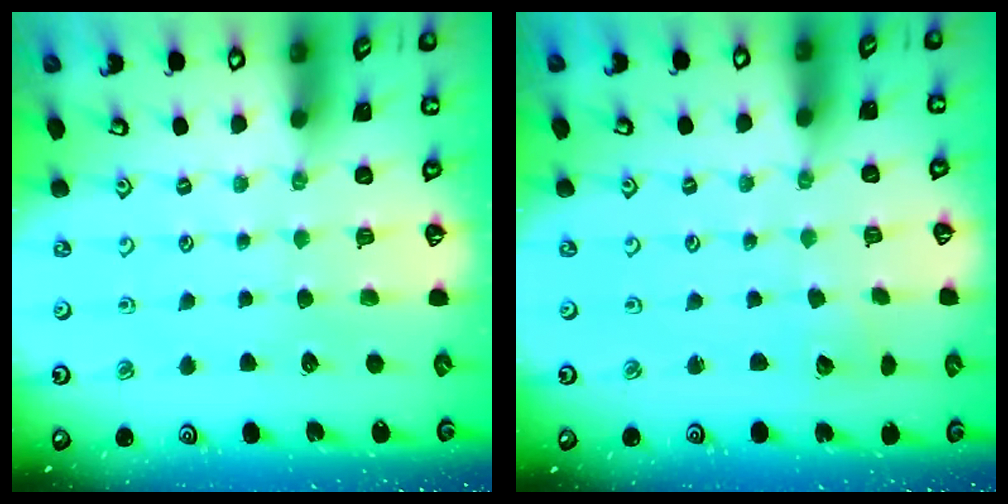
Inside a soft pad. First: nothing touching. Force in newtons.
{"total": 2.5, "press": 2.5, "slide": 0.3}